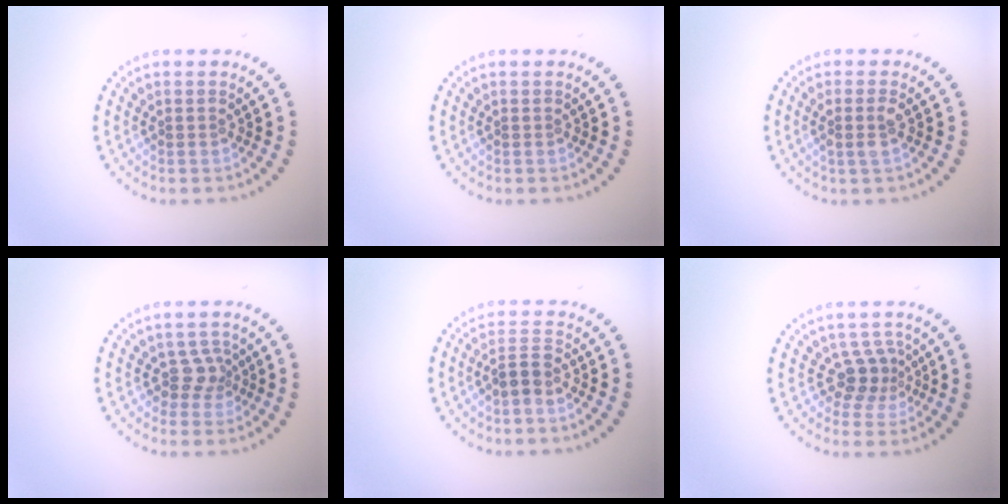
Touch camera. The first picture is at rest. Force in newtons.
{"total": 0.0}
{"total": 1.5, "press": 1.4, "slide": 0.7}
{"total": 1.9, "press": 1.4, "slide": 1.3}
{"total": 2.0, "press": 1.5, "slide": 1.3}
{"total": 2.4, "press": 1.7, "slide": 1.7}